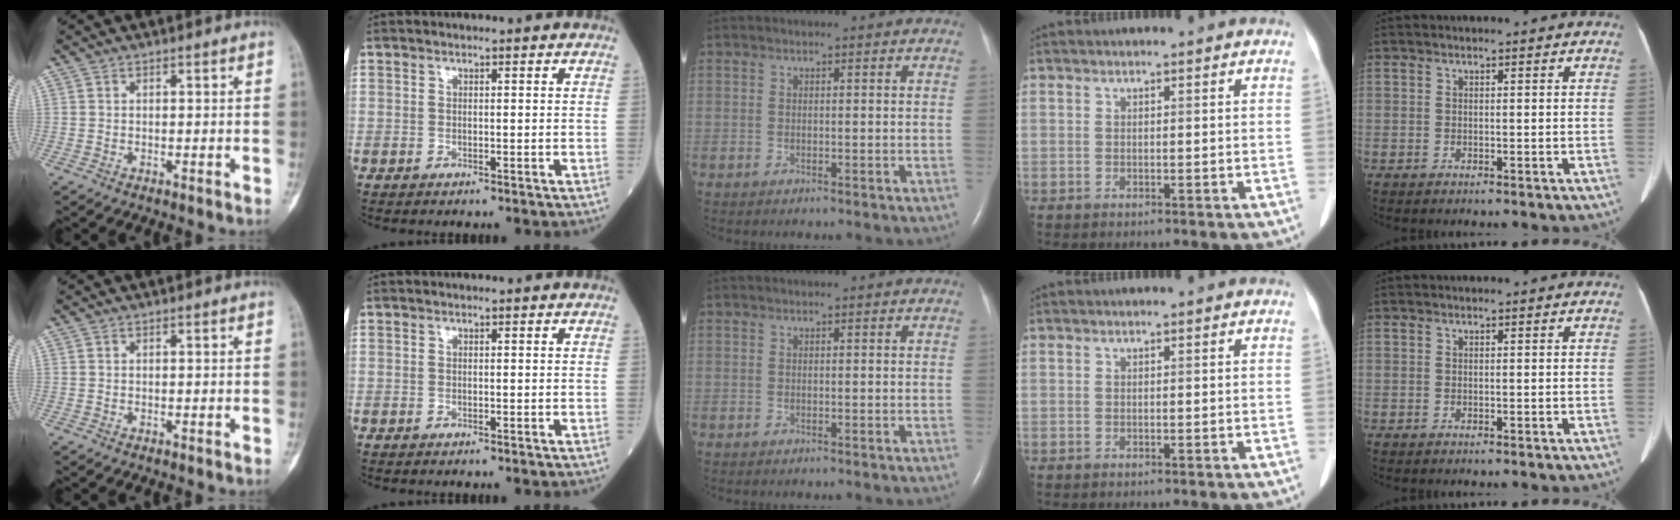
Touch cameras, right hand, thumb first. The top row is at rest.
{}